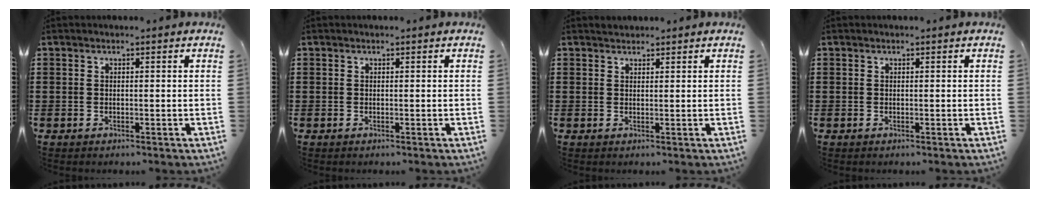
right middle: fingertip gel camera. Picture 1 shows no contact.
{"total": 0.0}
{"total": 1.1, "force": [1.0, 0.5, -0.2], "torque": [0.009, -0.001, 0.018]}
{"total": 0.0}